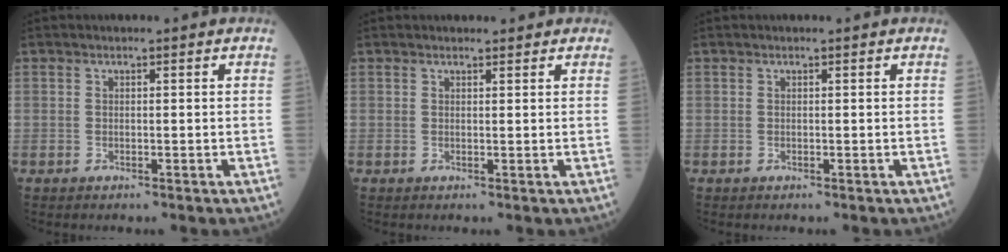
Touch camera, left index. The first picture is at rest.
{"total": 2.6, "force": [2.3, 0.9, 0.7], "torque": [-0.008, 0.014, 0.026]}
{"total": 0.0}